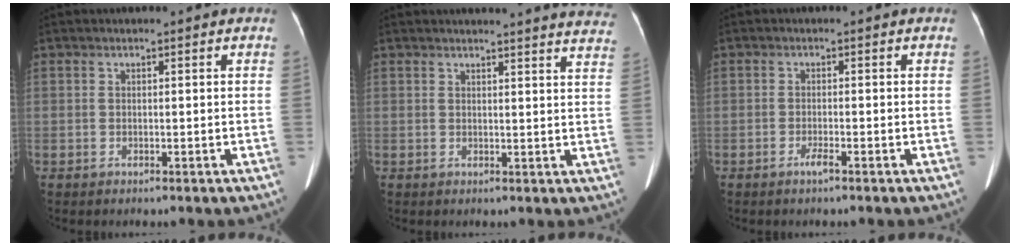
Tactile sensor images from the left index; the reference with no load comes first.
{"total": 17.1, "force": [16.6, 0.9, 4.0], "torque": [-0.038, -0.066, 0.166]}
{"total": 1.4, "force": [-1.0, -0.1, 1.0], "torque": [-0.022, -0.002, -0.018]}